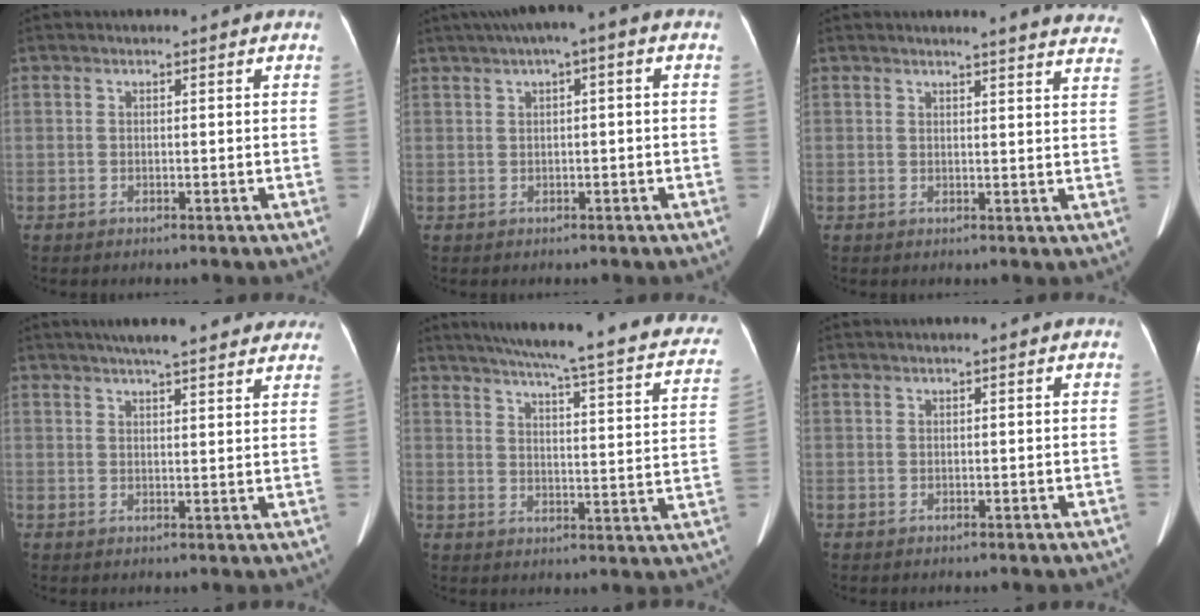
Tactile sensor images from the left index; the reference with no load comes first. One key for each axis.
{"total": 5.1, "fx": 1.8, "fy": 0.7, "fz": 4.7, "tx": -0.079, "ty": 0.029, "tz": 0.026}
{"total": 12.8, "fx": 12.1, "fy": 0.8, "fz": 4.3, "tx": -0.028, "ty": -0.038, "tz": 0.111}
{"total": 15.8, "fx": 13.4, "fy": 2.7, "fz": 7.8, "tx": -0.096, "ty": 0.032, "tz": 0.161}
{"total": 28.0, "fx": 23.6, "fy": 3.0, "fz": 14.8, "tx": -0.199, "ty": -0.039, "tz": 0.271}
{"total": 0.7, "fx": 0.5, "fy": -0.1, "fz": 0.4, "tx": -0.007, "ty": 0.009, "tz": 0.010}